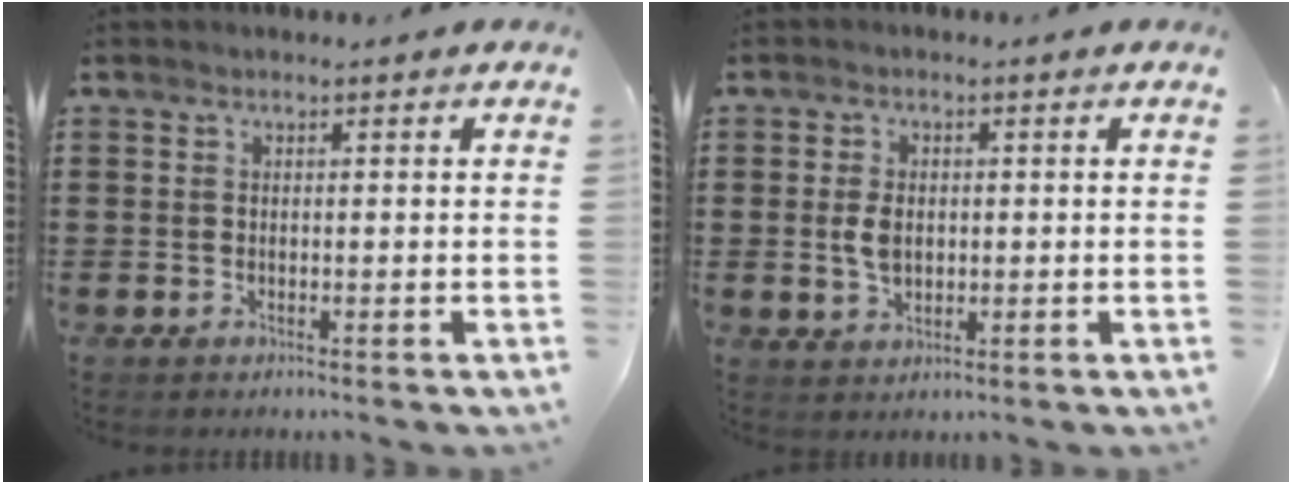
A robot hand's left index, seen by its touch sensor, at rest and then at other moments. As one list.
[{"total": 3.6, "force": [0.1, 2.3, 2.8], "torque": [-0.073, 0.001, -0.004]}]